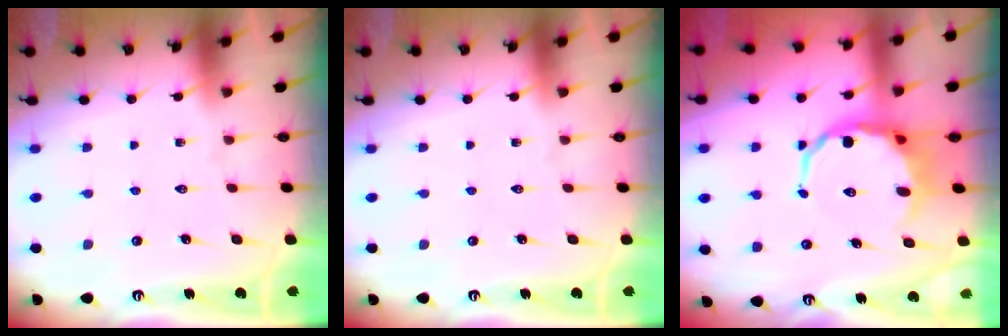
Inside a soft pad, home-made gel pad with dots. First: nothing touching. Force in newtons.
{"total": 0.0}
{"total": 8.2, "press": 7.8, "slide": 2.3}